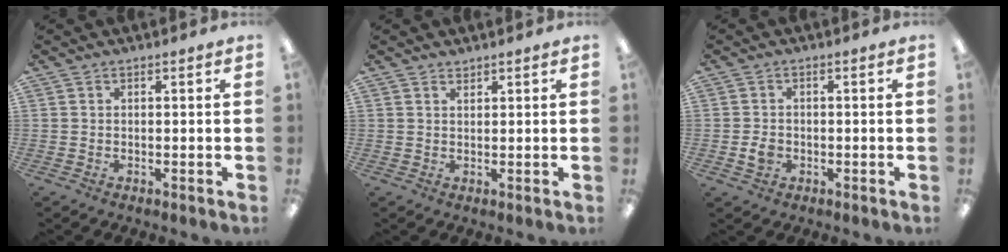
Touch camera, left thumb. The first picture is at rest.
{"total": 1.1, "force": [1.0, 0.4, 0.1], "torque": [-0.002, -0.002, 0.019]}
{"total": 2.9, "force": [-0.8, 2.3, 1.6], "torque": [-0.026, 0.005, -0.014]}